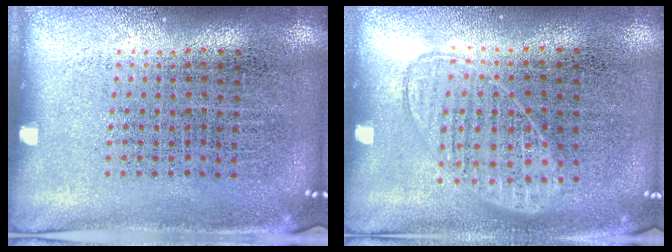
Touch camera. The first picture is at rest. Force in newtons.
{"total": 1.0, "press": 0.9, "slide": 0.3}